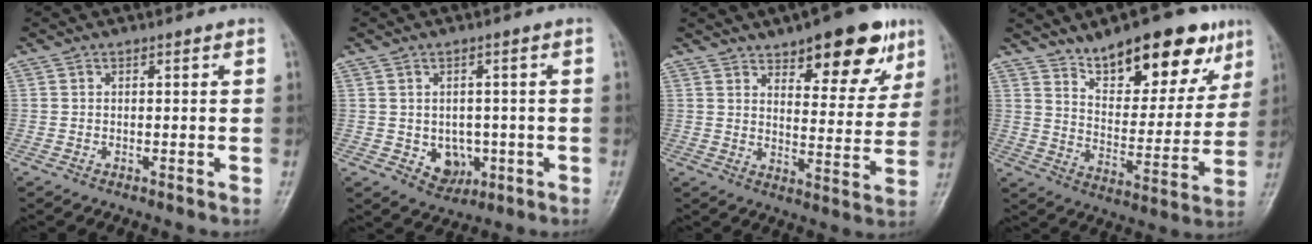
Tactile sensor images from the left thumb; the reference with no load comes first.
{"total": 5.3, "force": [-1.1, 4.3, 2.9], "torque": [-0.015, 0.003, -0.003]}
{"total": 15.5, "force": [9.4, 6.1, 10.6], "torque": [-0.095, -0.043, 0.132]}
{"total": 19.1, "force": [12.4, 7.8, 12.3], "torque": [-0.129, -0.060, 0.195]}